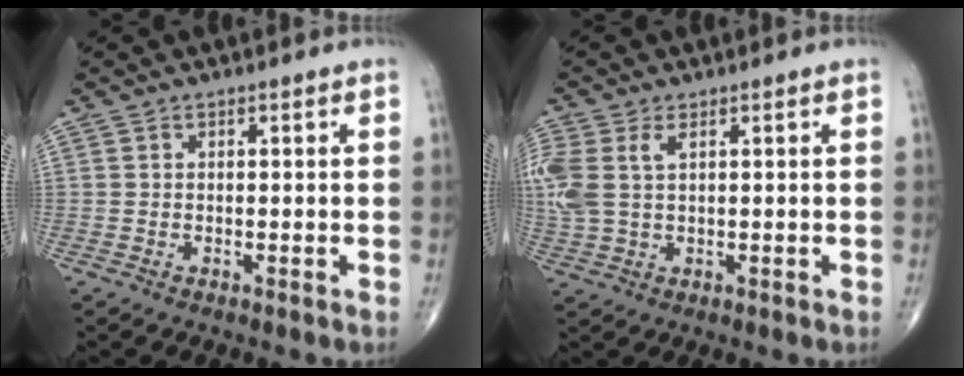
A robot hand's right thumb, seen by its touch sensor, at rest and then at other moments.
{"total": 8.6, "force": [2.2, 5.0, 6.7], "torque": [-0.190, 0.015, 0.052]}